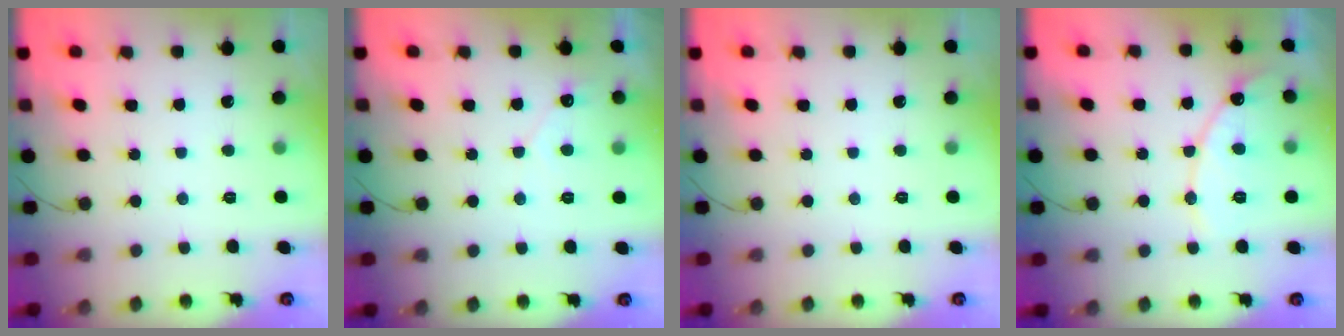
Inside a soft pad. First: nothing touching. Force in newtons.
{"total": 2.7, "press": 2.7, "slide": 0.1}
{"total": 0.0}
{"total": 11.8, "press": 11.7, "slide": 1.1}